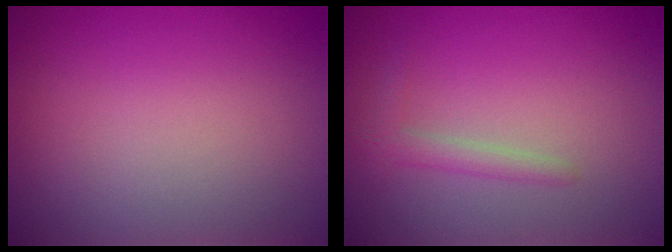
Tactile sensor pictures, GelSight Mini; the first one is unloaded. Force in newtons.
{"total": 1.6, "press": 1.6, "slide": 0.1}